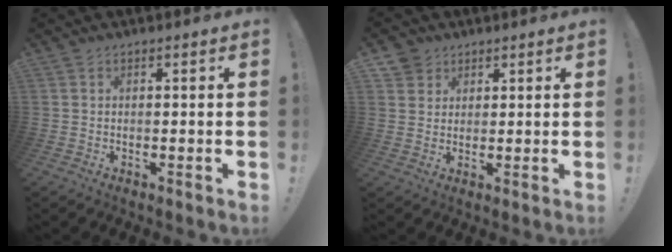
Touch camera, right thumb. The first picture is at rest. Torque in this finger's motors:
{"motor_torque": [-0.16, 0.17, 0.05, 0.00, 0.03]}